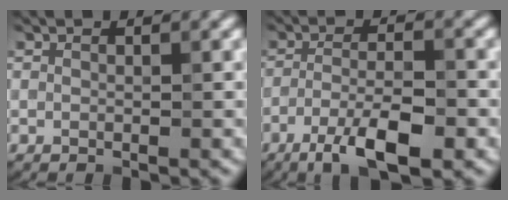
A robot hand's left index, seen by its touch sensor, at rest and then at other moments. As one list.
[{"total": 5.8, "force": [-3.0, 1.4, 4.8], "torque": [-0.087, 0.003, -0.056]}]